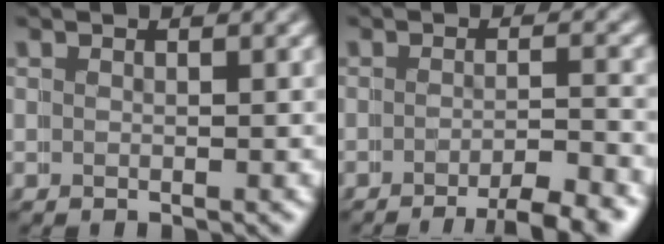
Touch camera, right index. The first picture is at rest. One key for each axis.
{"total": 4.2, "fx": -3.4, "fy": 0.3, "fz": 2.4, "tx": -0.034, "ty": -0.002, "tz": -0.060}